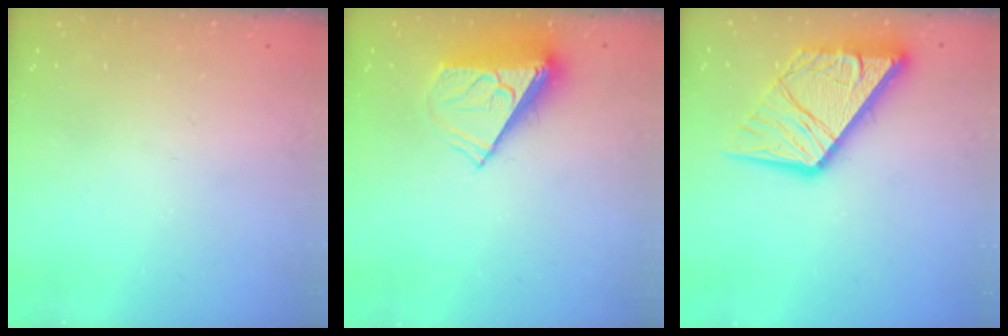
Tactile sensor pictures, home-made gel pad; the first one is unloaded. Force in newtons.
{"total": 7.7, "press": 7.7, "slide": 0.5}
{"total": 17.4, "press": 17.3, "slide": 1.9}